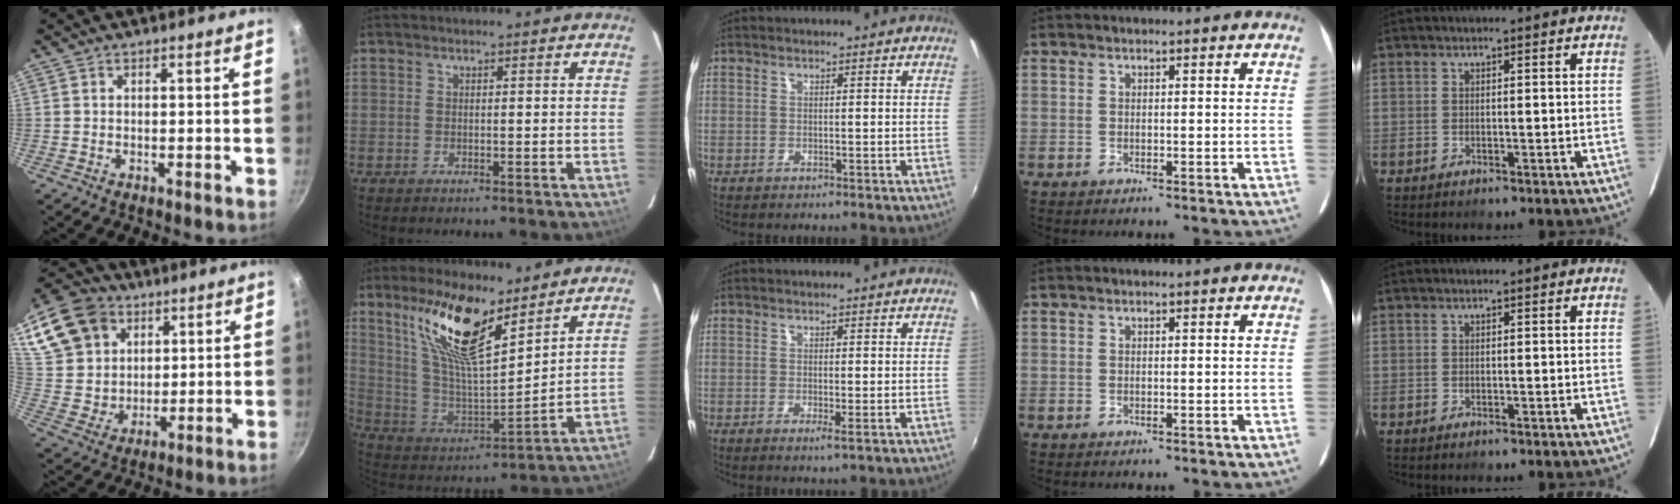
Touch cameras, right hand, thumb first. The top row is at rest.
{"thumb": {"total": 21.4, "force": [10.0, 16.5, 9.4], "torque": [-0.201, -0.002, 0.196]}, "index": {"total": 17.9, "force": [11.6, 5.0, 12.7], "torque": [-0.248, 0.003, 0.229]}, "middle": {"total": 0.9, "force": [-0.2, -0.2, 0.8], "torque": [-0.018, -0.006, -0.005]}}